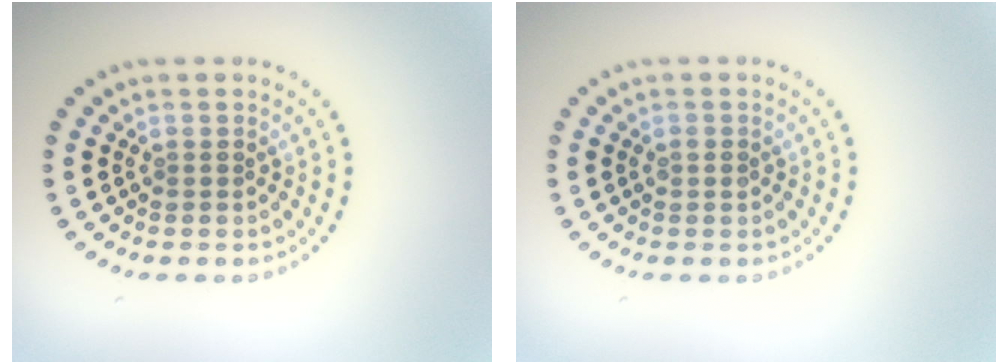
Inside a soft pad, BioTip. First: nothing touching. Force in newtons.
{"total": 0.8, "press": 0.7, "slide": 0.1}